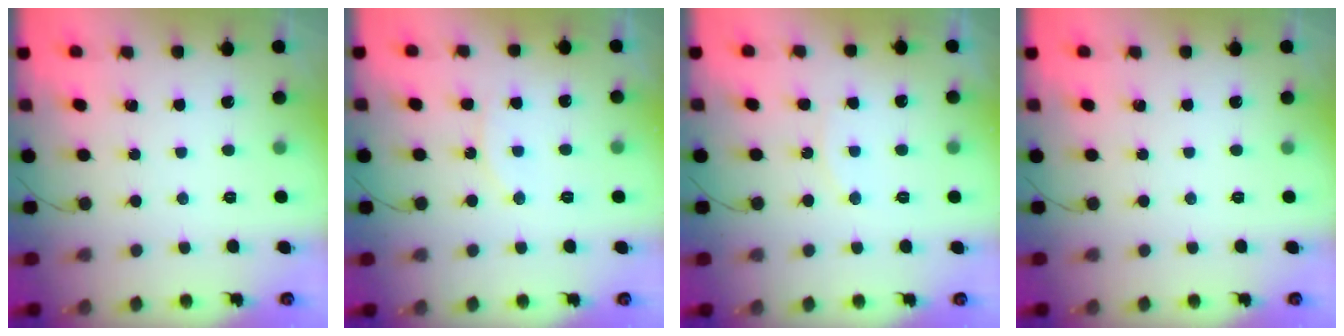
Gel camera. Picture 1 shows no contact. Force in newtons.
{"total": 6.8, "press": 6.8, "slide": 0.5}
{"total": 6.3, "press": 6.2, "slide": 0.7}
{"total": 0.0}